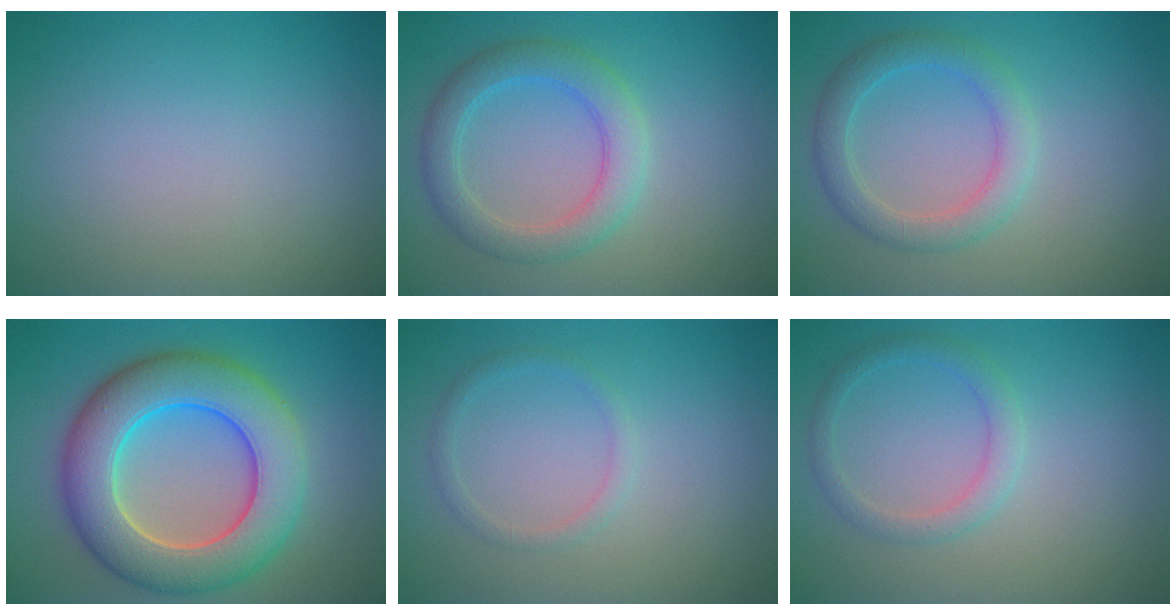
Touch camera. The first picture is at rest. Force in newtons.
{"total": 3.8, "press": 3.8, "slide": 0.1}
{"total": 3.1, "press": 3.1, "slide": 0.0}
{"total": 10.0, "press": 10.0, "slide": 0.4}
{"total": 1.2, "press": 1.2, "slide": 0.0}
{"total": 2.0, "press": 2.0, "slide": 0.1}